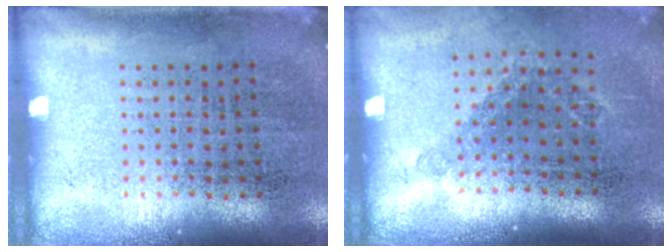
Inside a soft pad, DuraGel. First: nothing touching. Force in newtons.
{"total": 1.2, "press": 0.9, "slide": 0.7}